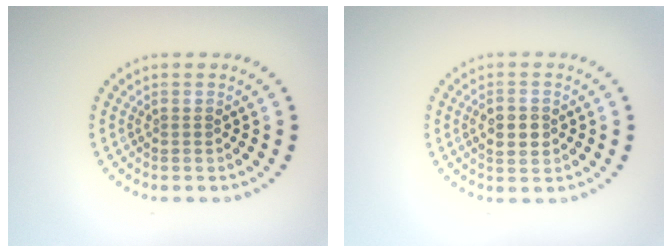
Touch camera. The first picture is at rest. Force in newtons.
{"total": 2.7, "press": 2.7, "slide": 0.1}